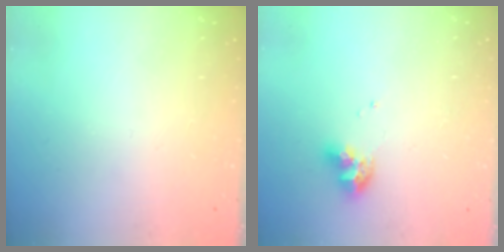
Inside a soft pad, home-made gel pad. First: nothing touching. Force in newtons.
{"total": 9.5, "press": 9.4, "slide": 1.1}